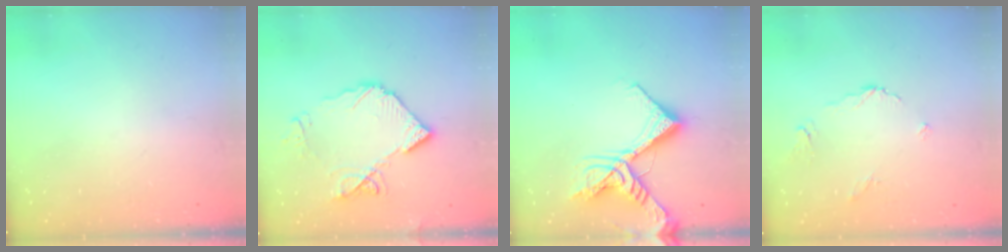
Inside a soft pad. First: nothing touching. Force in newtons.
{"total": 13.9, "press": 13.8, "slide": 1.7}
{"total": 15.4, "press": 15.3, "slide": 1.8}
{"total": 4.4, "press": 4.3, "slide": 0.4}